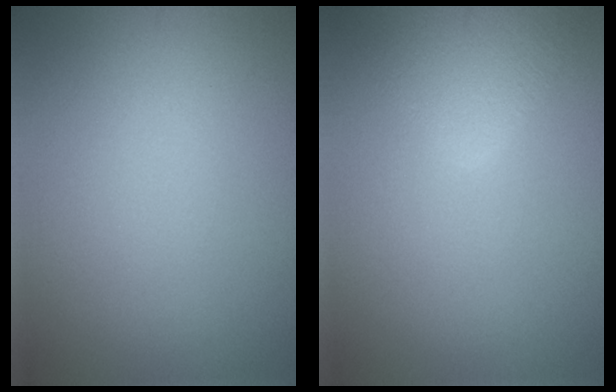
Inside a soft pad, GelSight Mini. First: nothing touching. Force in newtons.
{"total": 3.5, "press": 3.5, "slide": 0.2}